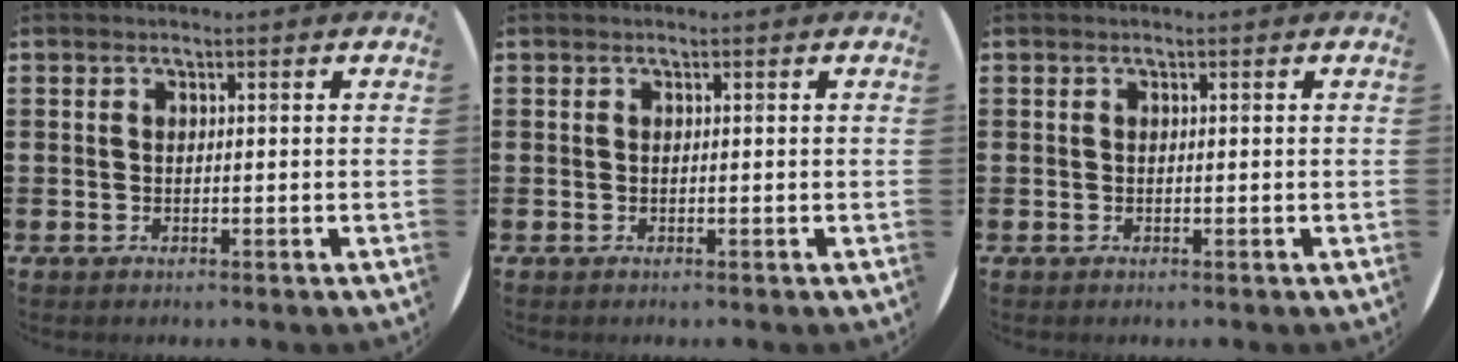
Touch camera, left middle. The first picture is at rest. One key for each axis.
{"total": 0.0}
{"total": 0.0}